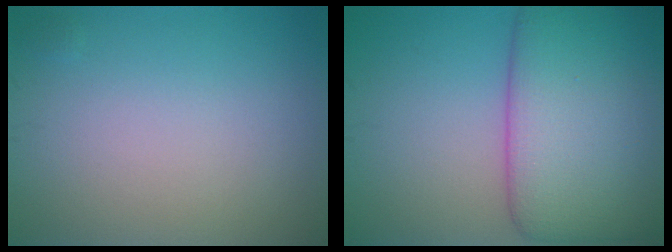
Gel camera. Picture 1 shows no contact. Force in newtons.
{"total": 10.4, "press": 10.4, "slide": 0.7}